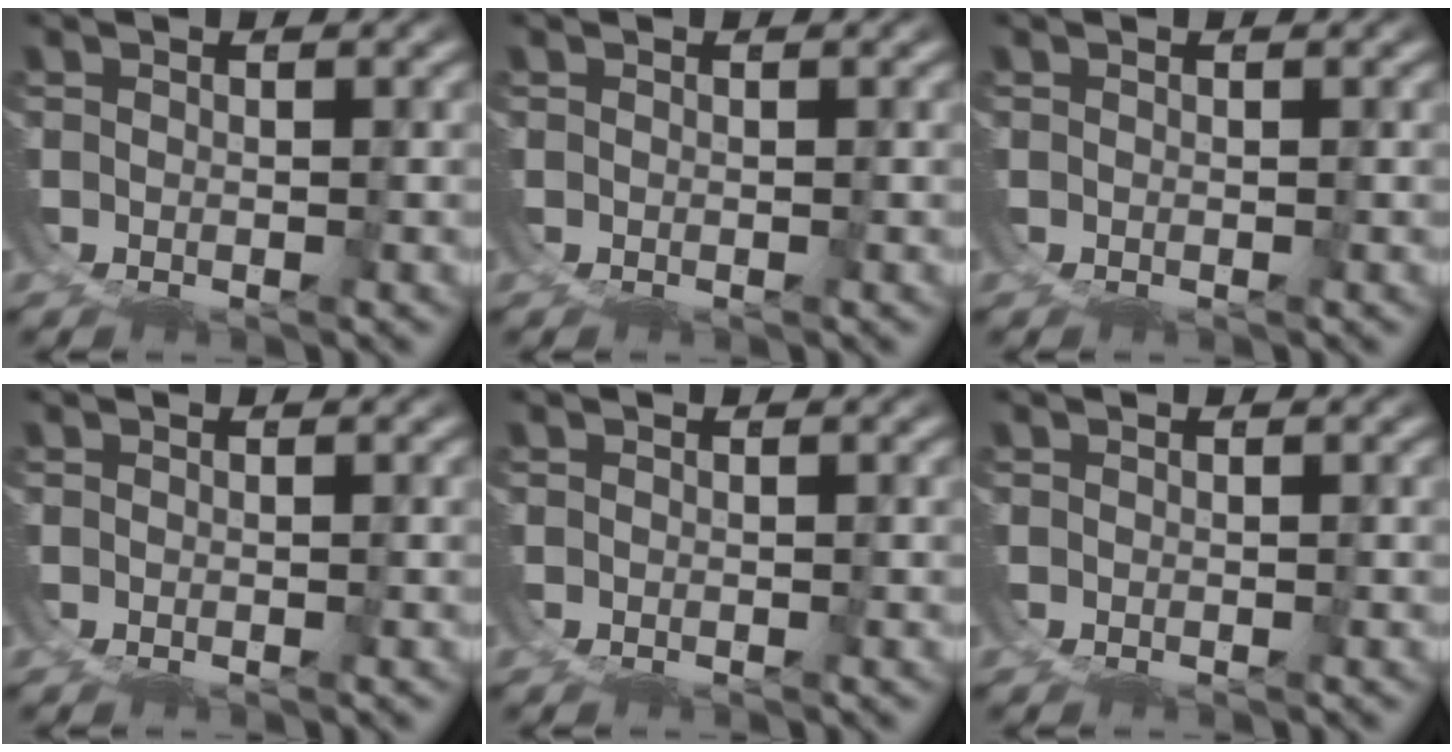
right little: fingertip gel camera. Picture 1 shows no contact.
{"total": 0.0}
{"total": 0.0}
{"total": 0.0}
{"total": 0.0}
{"total": 0.0}